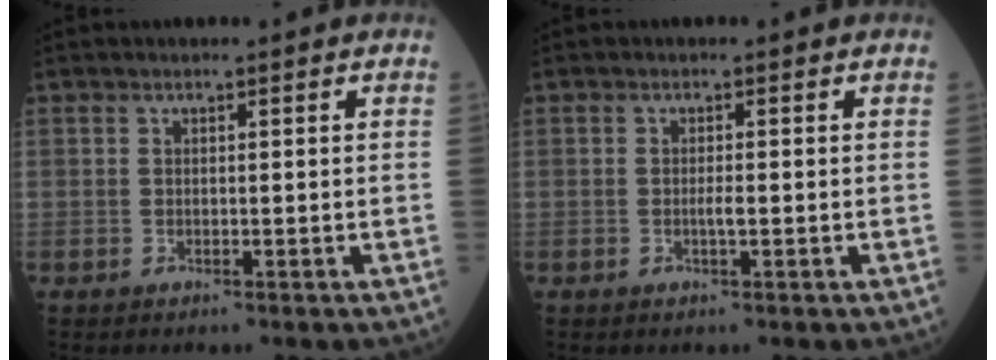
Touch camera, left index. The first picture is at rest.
{"total": 1.2, "force": [-0.6, 0.0, 1.0], "torque": [-0.021, -0.005, -0.010]}